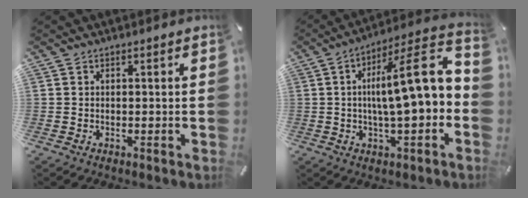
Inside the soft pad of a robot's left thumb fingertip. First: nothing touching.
{"total": 16.7, "force": [1.3, 4.0, 16.1], "torque": [-0.233, -0.023, 0.009]}